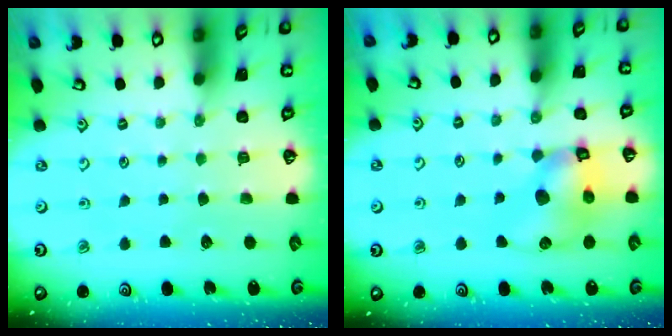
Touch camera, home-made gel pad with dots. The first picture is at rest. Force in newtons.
{"total": 10.8, "press": 10.7, "slide": 1.5}